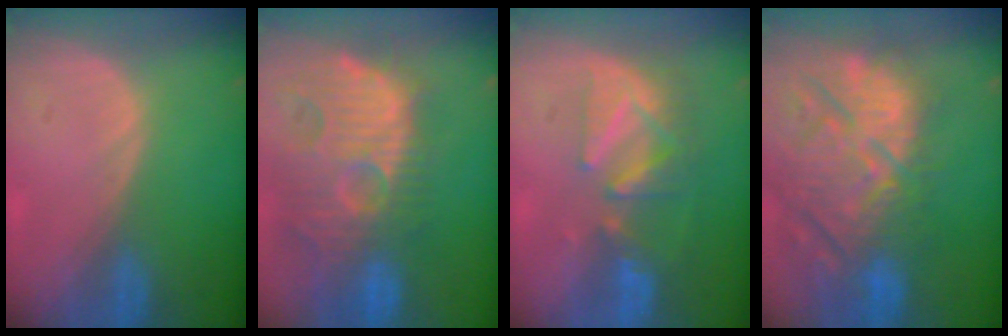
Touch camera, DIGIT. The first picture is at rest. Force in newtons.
{"total": 14.1, "press": 12.4, "slide": 6.7}
{"total": 8.2, "press": 7.4, "slide": 3.5}
{"total": 14.9, "press": 12.8, "slide": 7.7}